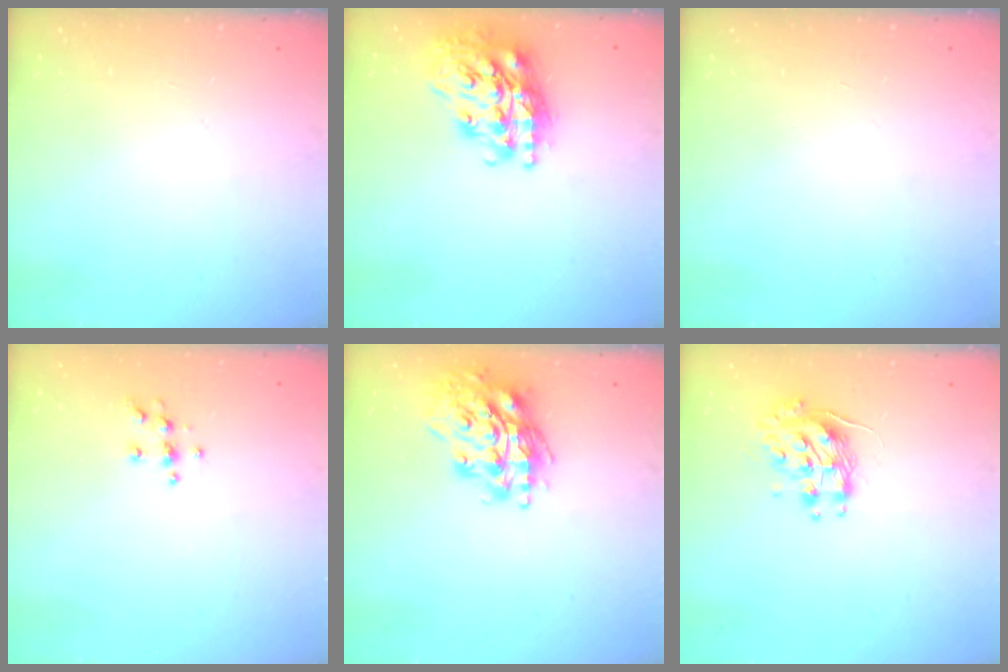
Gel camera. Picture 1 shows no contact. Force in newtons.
{"total": 20.5, "press": 20.5, "slide": 1.6}
{"total": 0.0}
{"total": 6.2, "press": 6.1, "slide": 0.6}
{"total": 17.4, "press": 17.1, "slide": 2.7}
{"total": 9.3, "press": 9.3, "slide": 0.5}